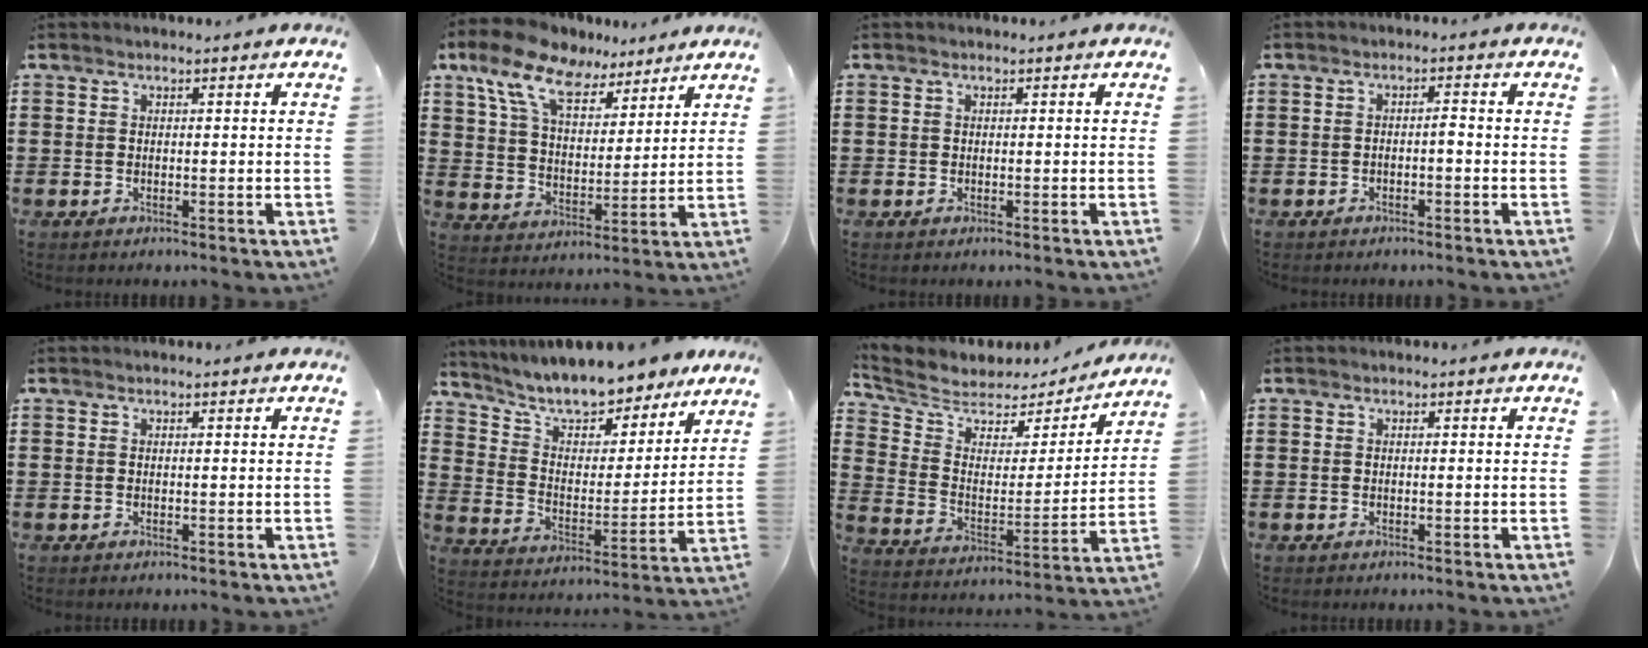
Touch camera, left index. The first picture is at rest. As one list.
[{"total": 10.3, "force": [7.7, 4.2, 5.4], "torque": [-0.137, -0.013, 0.141]}, {"total": 0.0}, {"total": 1.2, "force": [-0.7, 0.2, 1.0], "torque": [-0.021, 0.001, -0.014]}, {"total": 0.0}, {"total": 9.0, "force": [8.4, 1.4, 2.6], "torque": [-0.090, -0.055, 0.149]}, {"total": 5.1, "force": [4.2, 2.8, 0.7], "torque": [-0.053, -0.033, 0.068]}, {"total": 0.0}]